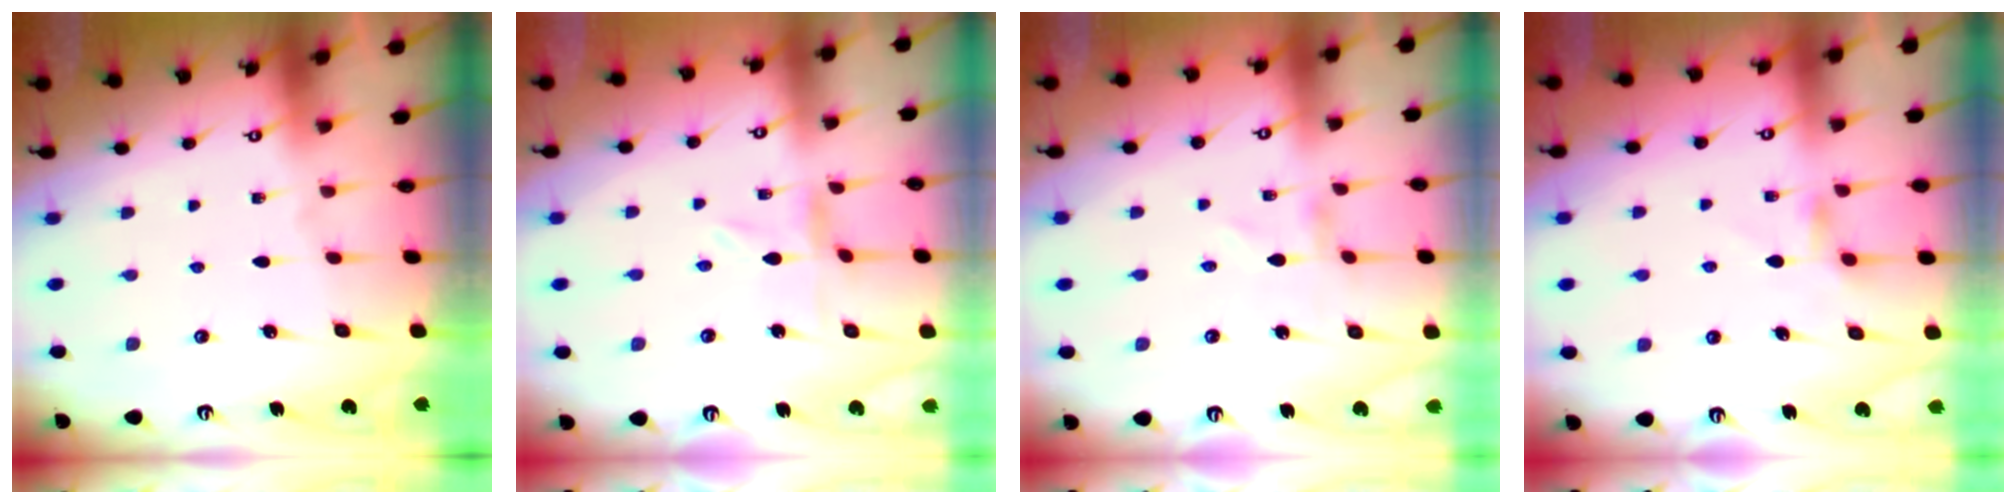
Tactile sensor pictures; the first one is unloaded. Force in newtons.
{"total": 0.5, "press": 0.5, "slide": 0.2}
{"total": 0.6, "press": 0.6, "slide": 0.1}
{"total": 3.5, "press": 3.4, "slide": 0.5}